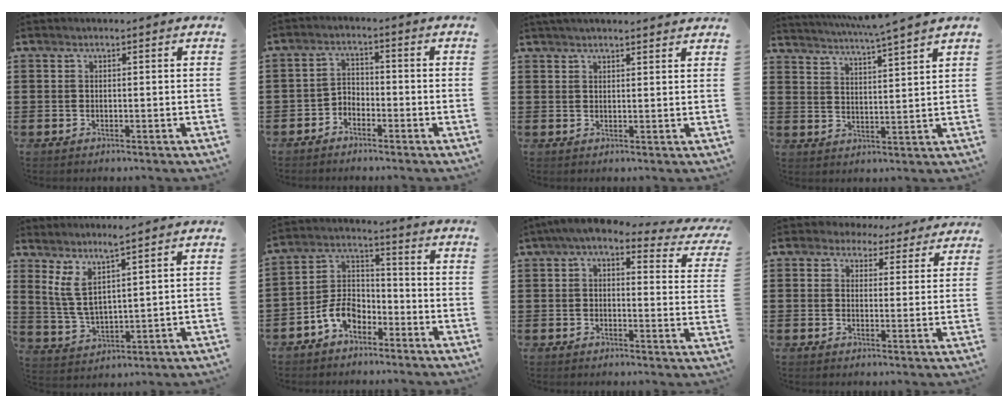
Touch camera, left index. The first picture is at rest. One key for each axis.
{"total": 2.9, "fx": -2.7, "fy": 1.0, "fz": 0.1, "tx": -0.010, "ty": 0.005, "tz": -0.060}
{"total": 2.0, "fx": 1.9, "fy": -0.1, "fz": 0.4, "tx": -0.013, "ty": 0.000, "tz": 0.037}
{"total": 4.0, "fx": 3.6, "fy": -1.3, "fz": 1.3, "tx": -0.038, "ty": -0.029, "tz": 0.057}
{"total": 5.2, "fx": 3.3, "fy": 0.9, "fz": 3.9, "tx": -0.095, "ty": -0.018, "tz": 0.054}
{"total": 7.0, "fx": -4.5, "fy": 4.1, "fz": 3.5, "tx": -0.088, "ty": 0.014, "tz": -0.092}
{"total": 5.1, "fx": 3.7, "fy": 1.1, "fz": 3.3, "tx": -0.078, "ty": -0.013, "tz": 0.063}
{"total": 3.1, "fx": 2.6, "fy": 1.7, "fz": 0.4, "tx": -0.023, "ty": -0.002, "tz": 0.046}